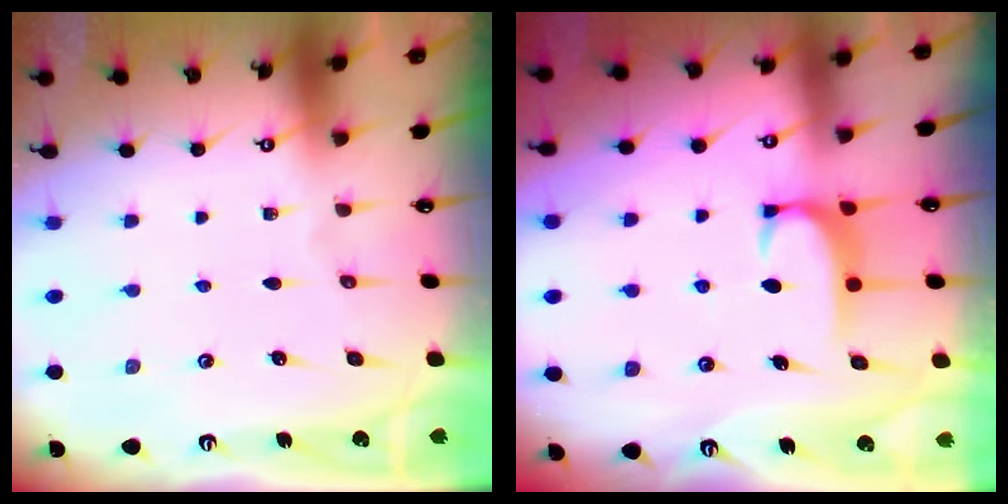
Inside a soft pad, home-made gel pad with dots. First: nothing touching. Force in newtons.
{"total": 1.9, "press": 1.9, "slide": 0.5}